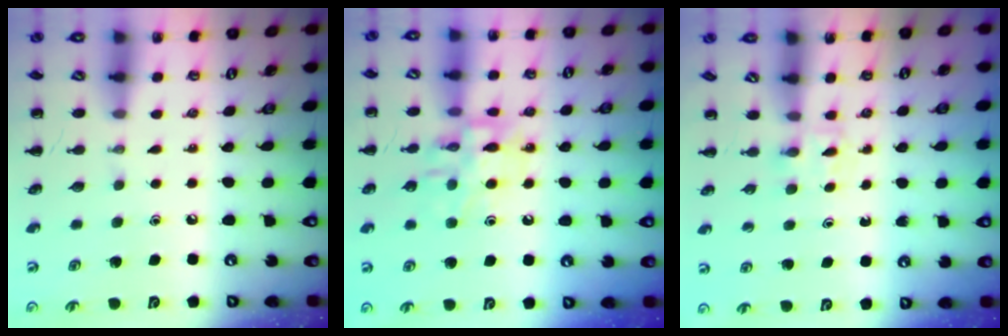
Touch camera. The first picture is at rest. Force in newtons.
{"total": 12.8, "press": 12.7, "slide": 1.5}
{"total": 2.3, "press": 2.1, "slide": 1.0}